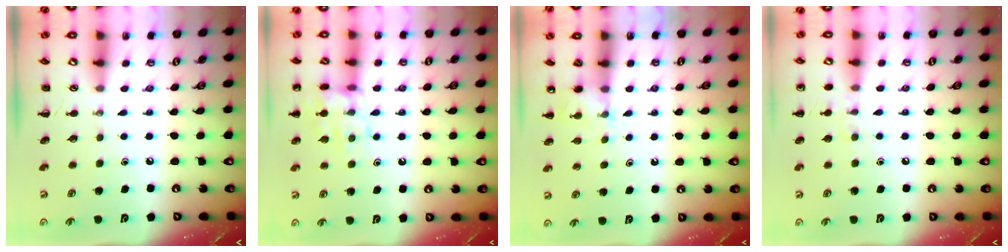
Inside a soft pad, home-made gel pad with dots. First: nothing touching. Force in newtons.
{"total": 13.3, "press": 13.3, "slide": 0.8}
{"total": 4.2, "press": 4.0, "slide": 1.4}
{"total": 7.0, "press": 6.7, "slide": 2.0}